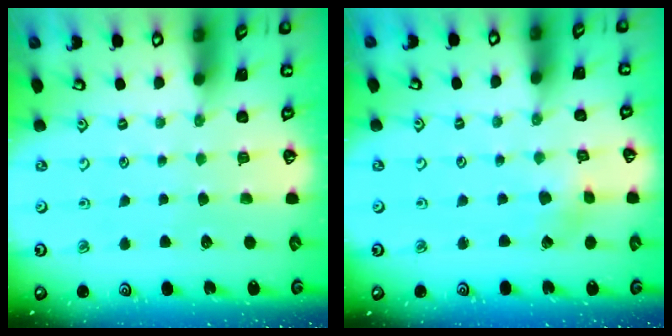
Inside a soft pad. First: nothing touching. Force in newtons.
{"total": 2.3, "press": 2.3, "slide": 0.3}